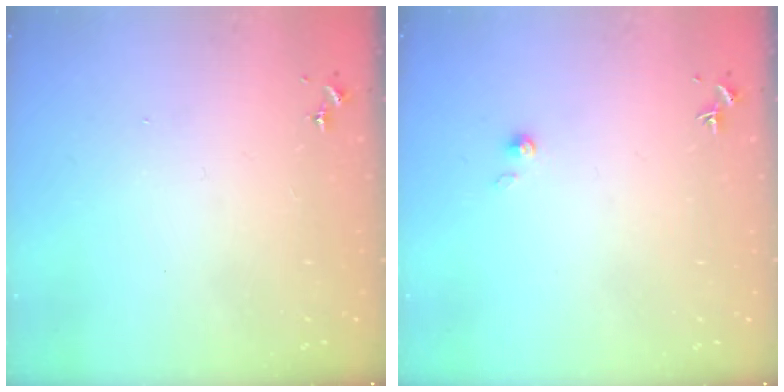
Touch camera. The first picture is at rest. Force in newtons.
{"total": 2.2, "press": 2.2, "slide": 0.2}